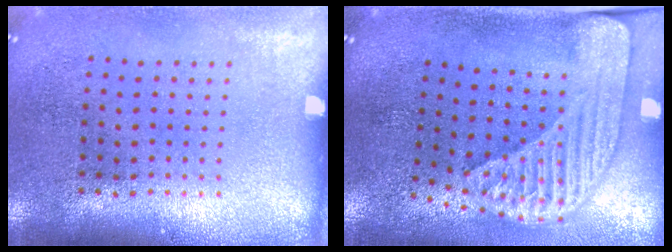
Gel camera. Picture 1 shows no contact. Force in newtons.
{"total": 2.4, "press": 1.8, "slide": 1.7}